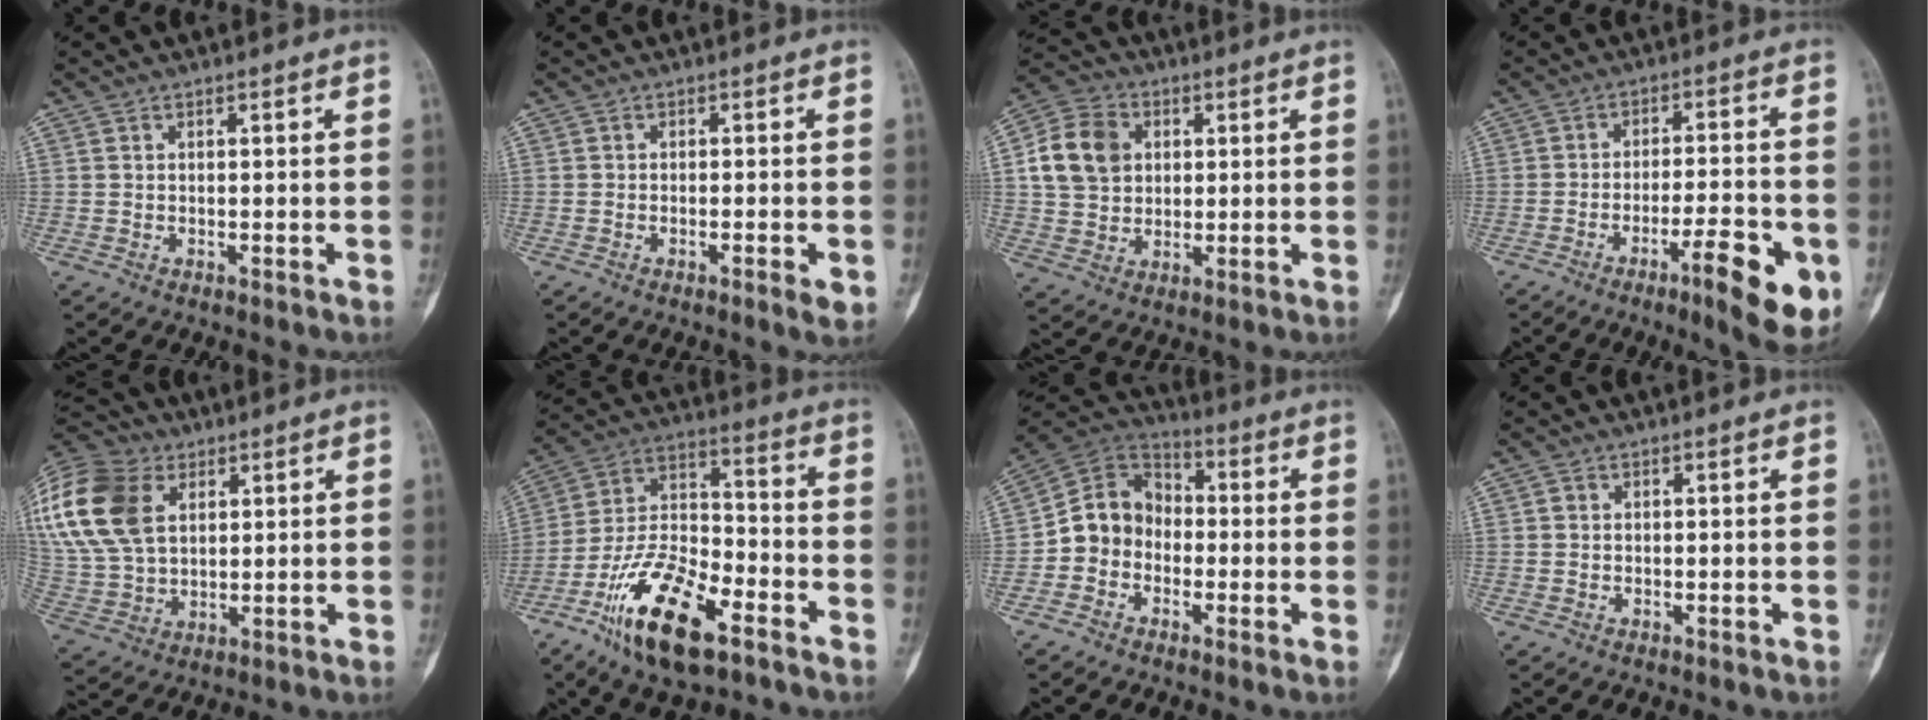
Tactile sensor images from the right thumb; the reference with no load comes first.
{"total": 4.0, "force": [-1.5, 0.8, 3.7], "torque": [-0.056, -0.003, -0.021]}
{"total": 11.8, "force": [2.3, 9.6, 6.4], "torque": [-0.100, 0.006, 0.038]}
{"total": 13.2, "force": [-5.4, 3.1, 11.6], "torque": [-0.157, 0.013, -0.074]}
{"total": 23.6, "force": [8.1, 16.2, 15.1], "torque": [-0.349, 0.021, 0.158]}
{"total": 18.5, "force": [-10.5, 7.4, 13.3], "torque": [-0.241, 0.060, -0.192]}
{"total": 10.3, "force": [-2.1, 8.9, 4.8], "torque": [-0.065, 0.046, -0.054]}
{"total": 0.5, "force": [0.1, 0.5, 0.2], "torque": [-0.001, 0.002, 0.000]}